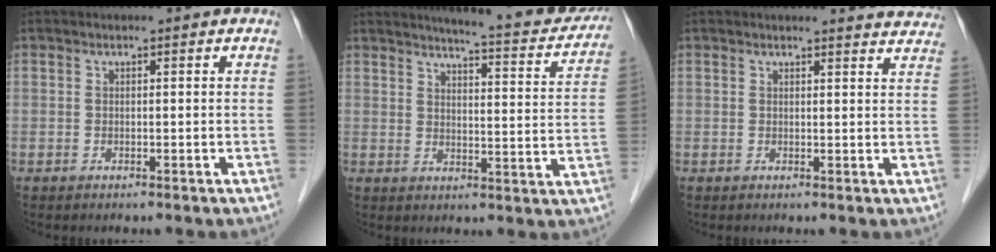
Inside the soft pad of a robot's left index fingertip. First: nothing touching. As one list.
[{"total": 15.4, "force": [14.3, 1.4, 5.6], "torque": [-0.068, -0.042, 0.161]}, {"total": 5.1, "force": [5.1, 0.6, 0.3], "torque": [0.003, -0.019, 0.031]}]